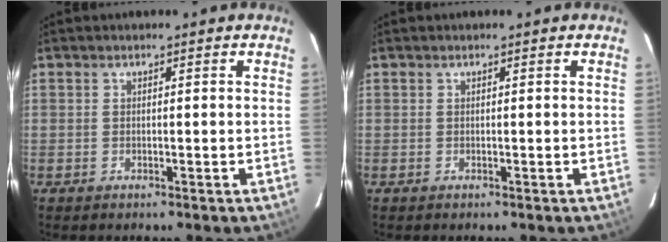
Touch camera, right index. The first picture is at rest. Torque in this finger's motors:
{"motor_torque": [0.00, 0.00, 0.00, 0.00]}